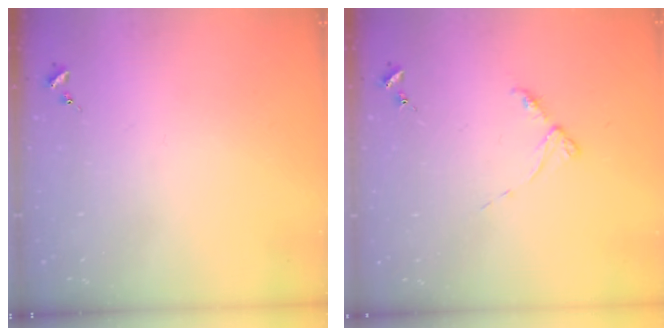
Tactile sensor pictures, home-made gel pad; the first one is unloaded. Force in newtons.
{"total": 4.5, "press": 4.5, "slide": 0.5}